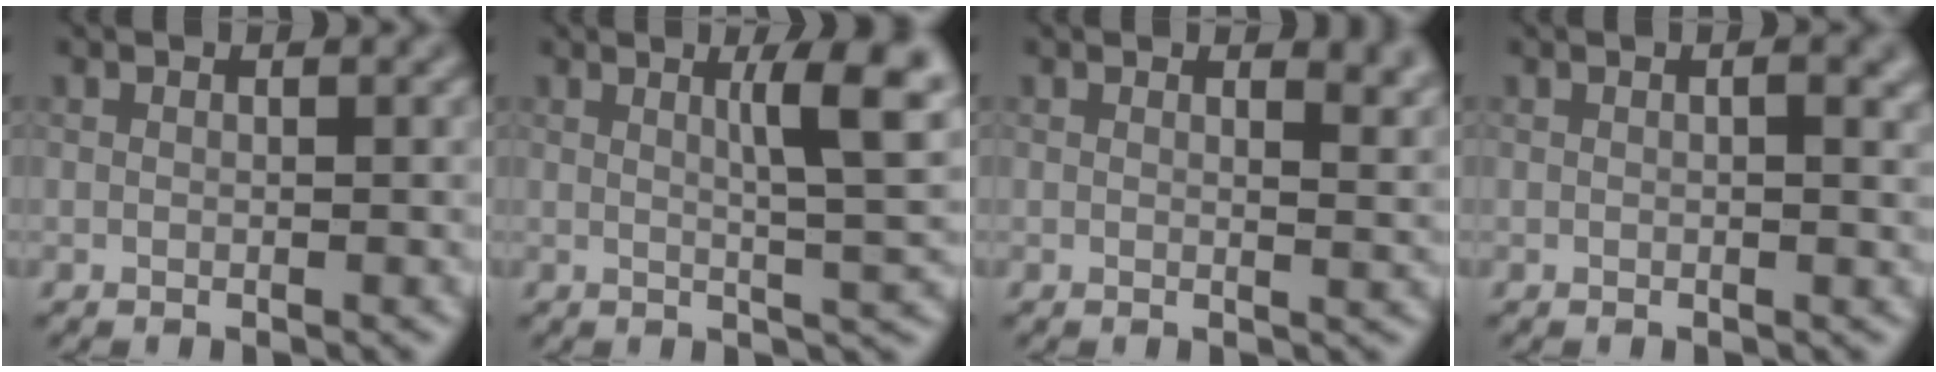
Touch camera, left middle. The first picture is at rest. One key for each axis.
{"total": 6.4, "fx": 2.0, "fy": 1.2, "fz": 6.0, "tx": -0.075, "ty": 0.002, "tz": 0.029}
{"total": 3.2, "fx": 2.0, "fy": 1.3, "fz": 2.1, "tx": -0.016, "ty": -0.002, "tz": 0.028}
{"total": 2.0, "fx": 0.4, "fy": 0.5, "fz": 1.9, "tx": -0.022, "ty": 0.002, "tz": 0.004}